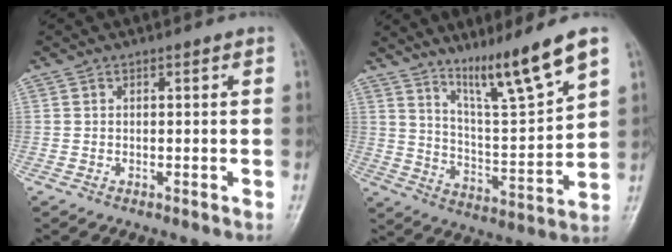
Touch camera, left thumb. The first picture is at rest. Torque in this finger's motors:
{"motor_torque": [0.26, -0.06, 1.00, -1.65, 0.11]}